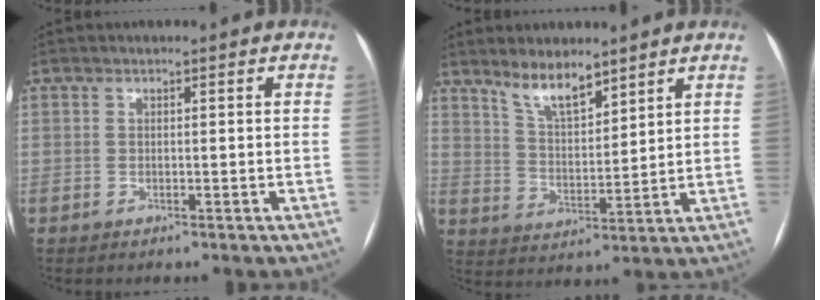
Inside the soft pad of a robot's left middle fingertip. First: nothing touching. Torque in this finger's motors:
{"motor_torque": [0.64, -0.66, 0.07, 0.02]}